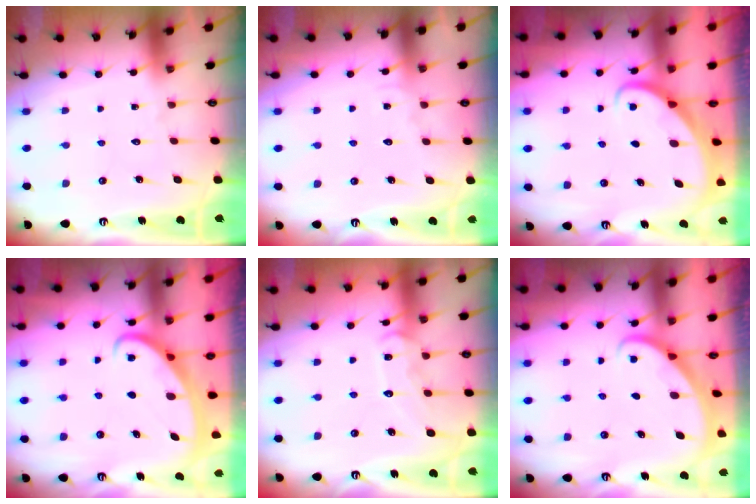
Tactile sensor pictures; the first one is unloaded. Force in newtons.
{"total": 2.9, "press": 2.9, "slide": 0.3}
{"total": 2.3, "press": 2.3, "slide": 0.2}
{"total": 2.7, "press": 2.6, "slide": 0.3}
{"total": 10.8, "press": 10.8, "slide": 0.8}
{"total": 1.9, "press": 1.9, "slide": 0.1}